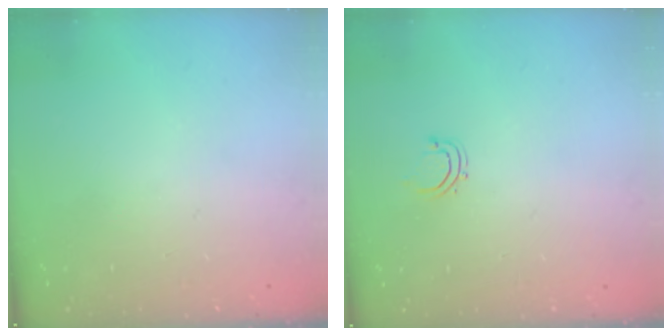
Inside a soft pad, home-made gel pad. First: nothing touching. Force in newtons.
{"total": 2.8, "press": 2.7, "slide": 0.5}